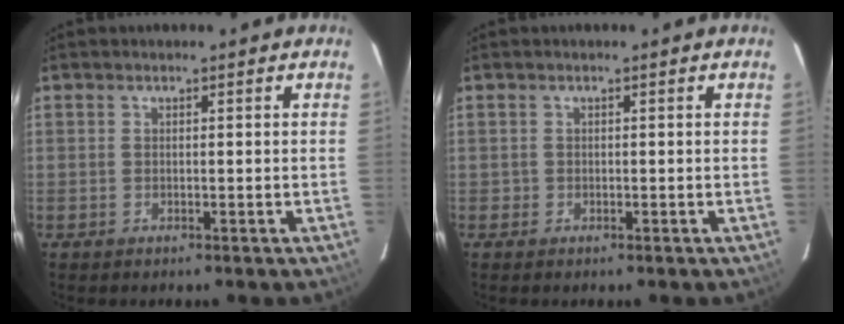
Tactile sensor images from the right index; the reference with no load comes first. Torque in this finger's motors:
{"motor_torque": [0.13, 0.00, -0.04, -0.01]}